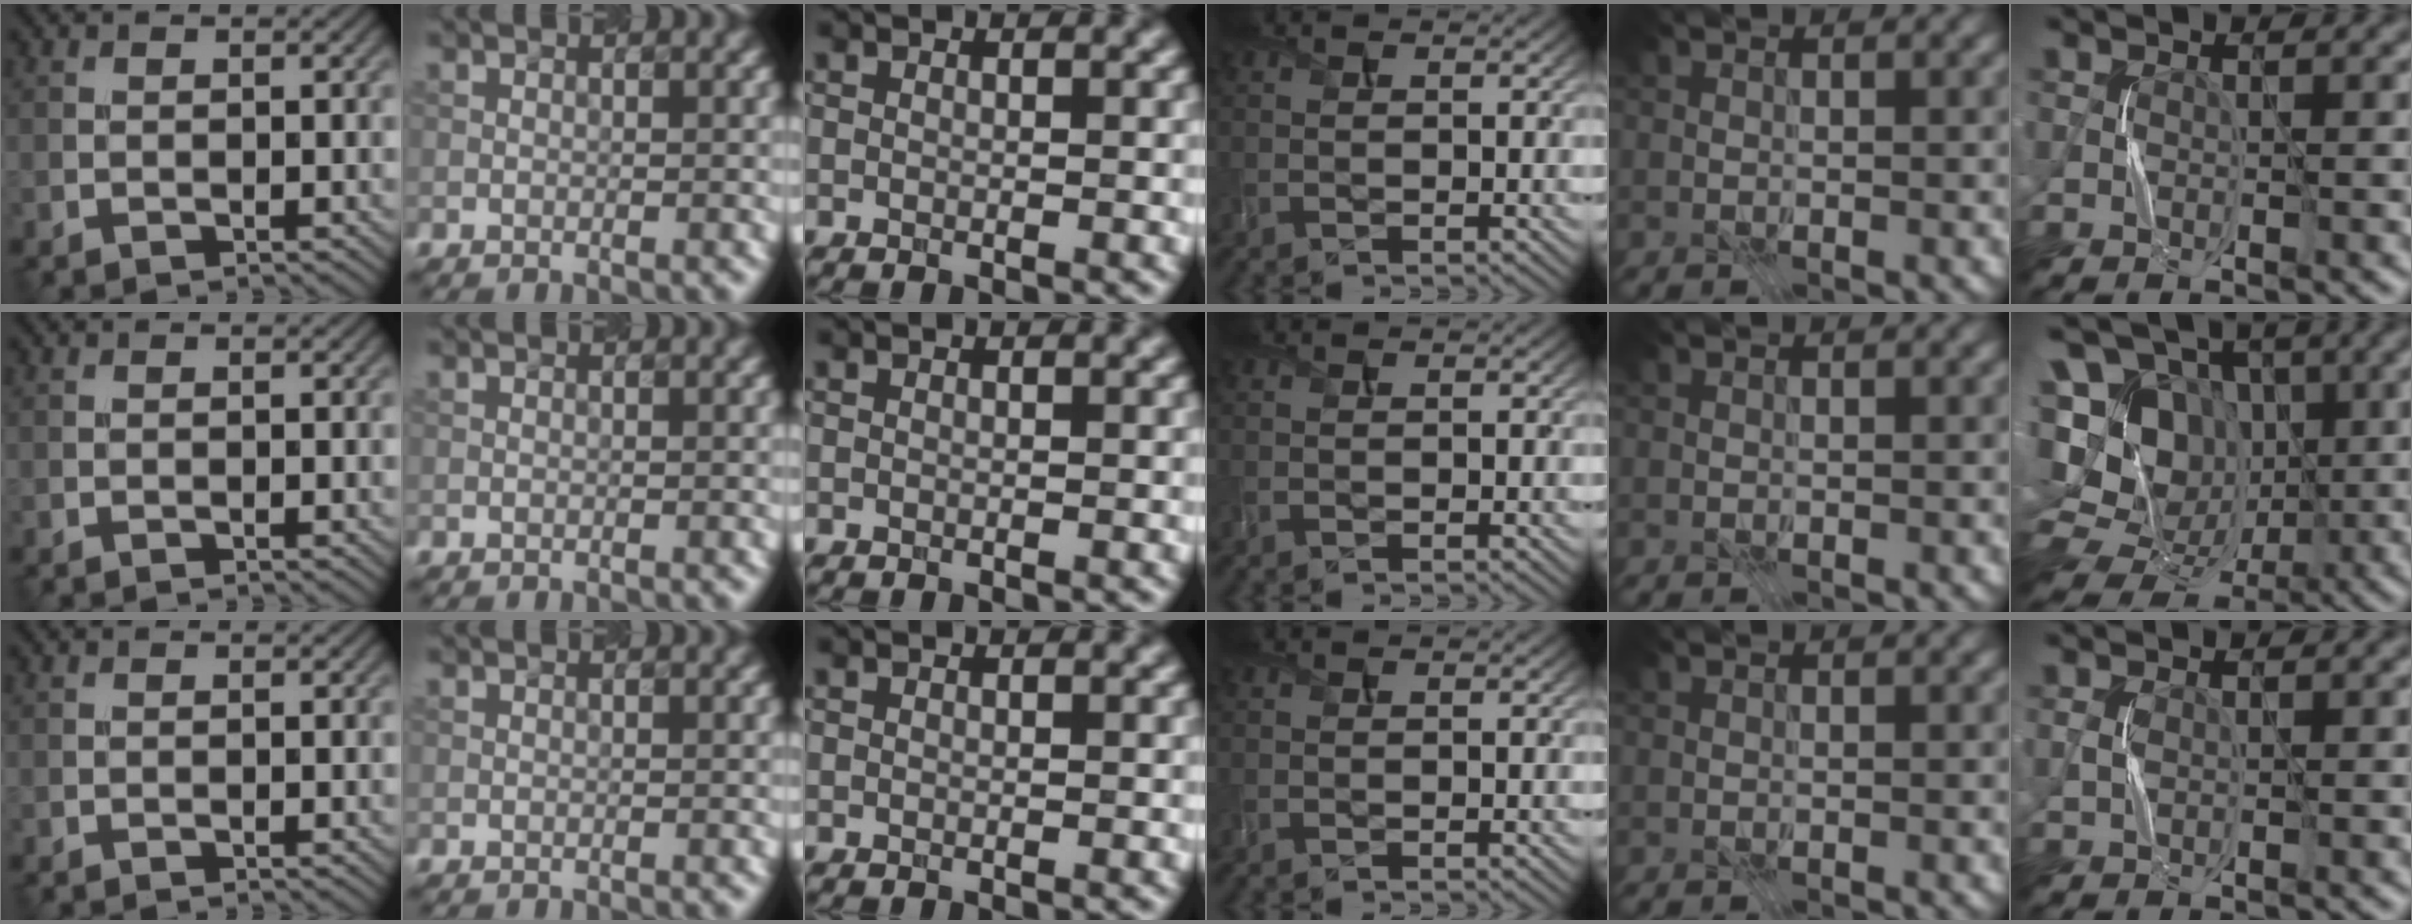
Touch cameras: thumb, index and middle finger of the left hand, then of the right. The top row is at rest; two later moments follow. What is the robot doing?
{"motion": "press", "object": "stapler"}